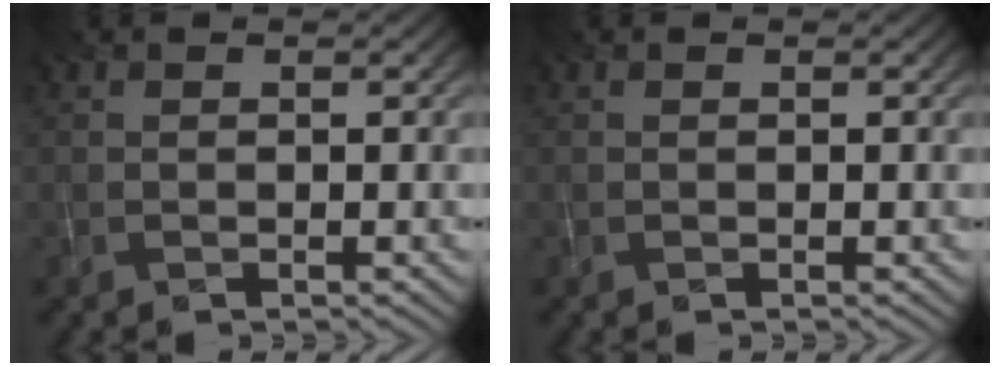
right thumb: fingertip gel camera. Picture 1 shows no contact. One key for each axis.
{"total": 0.0}